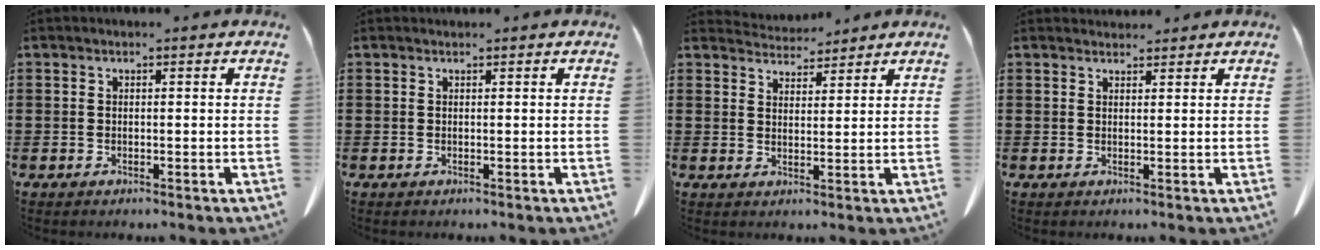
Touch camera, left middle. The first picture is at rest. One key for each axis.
{"total": 0.0}
{"total": 4.4, "fx": 4.2, "fy": 0.8, "fz": 0.6, "tx": -0.023, "ty": -0.014, "tz": 0.081}
{"total": 1.6, "fx": 1.5, "fy": 0.4, "fz": 0.0, "tx": 0.004, "ty": -0.001, "tz": 0.028}